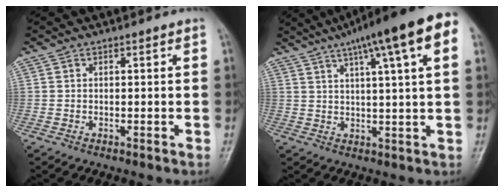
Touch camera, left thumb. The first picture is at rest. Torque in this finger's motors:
{"motor_torque": [1.78, -0.06, 2.55, -0.22, 0.45]}